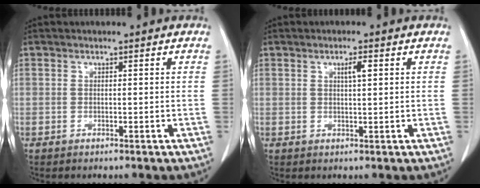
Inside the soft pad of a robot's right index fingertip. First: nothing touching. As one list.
[{"total": 2.0, "force": [0.8, 0.2, 1.8], "torque": [-0.032, 0.000, 0.014]}]